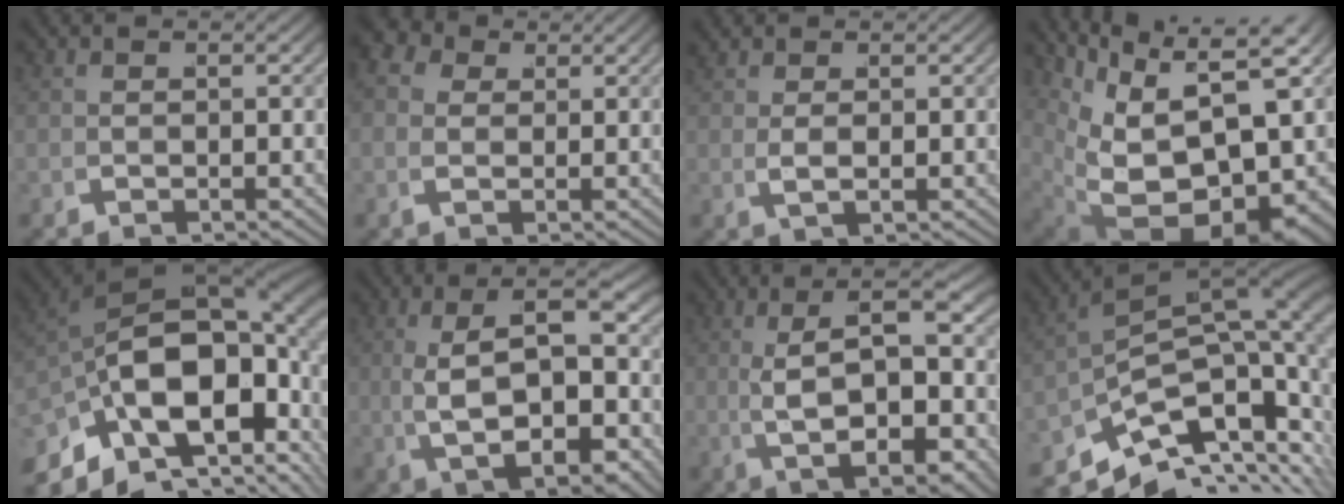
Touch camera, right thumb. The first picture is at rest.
{"total": 3.3, "force": [1.5, 2.5, 1.4], "torque": [-0.029, -0.007, 0.021]}
{"total": 1.3, "force": [0.9, 0.2, 1.0], "torque": [-0.023, -0.006, 0.024]}
{"total": 19.4, "force": [0.1, 12.2, 15.1], "torque": [-0.251, -0.036, 0.028]}
{"total": 17.9, "force": [-1.0, 11.7, 13.6], "torque": [-0.251, -0.052, 0.001]}
{"total": 10.6, "force": [0.4, 5.6, 8.9], "torque": [-0.165, -0.008, 0.017]}
{"total": 9.7, "force": [0.5, 4.5, 8.6], "torque": [-0.154, 0.000, 0.014]}
{"total": 14.7, "force": [-3.2, 9.1, 11.1], "torque": [-0.167, -0.028, -0.044]}